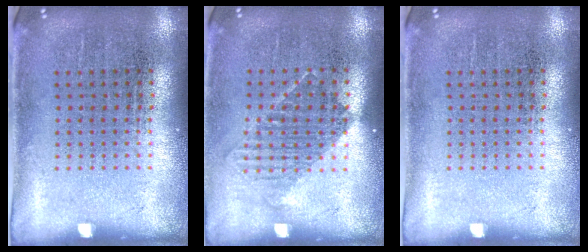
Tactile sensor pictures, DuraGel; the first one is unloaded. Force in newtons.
{"total": 1.2, "press": 1.0, "slide": 0.7}
{"total": 0.0}